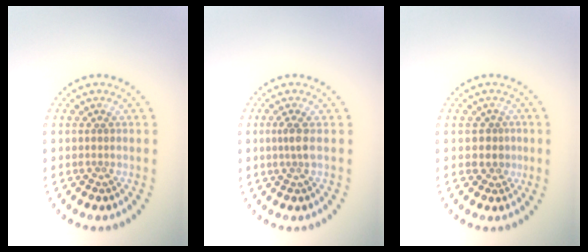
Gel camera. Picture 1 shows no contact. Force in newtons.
{"total": 1.3, "press": 1.0, "slide": 0.8}
{"total": 1.6, "press": 1.4, "slide": 0.8}